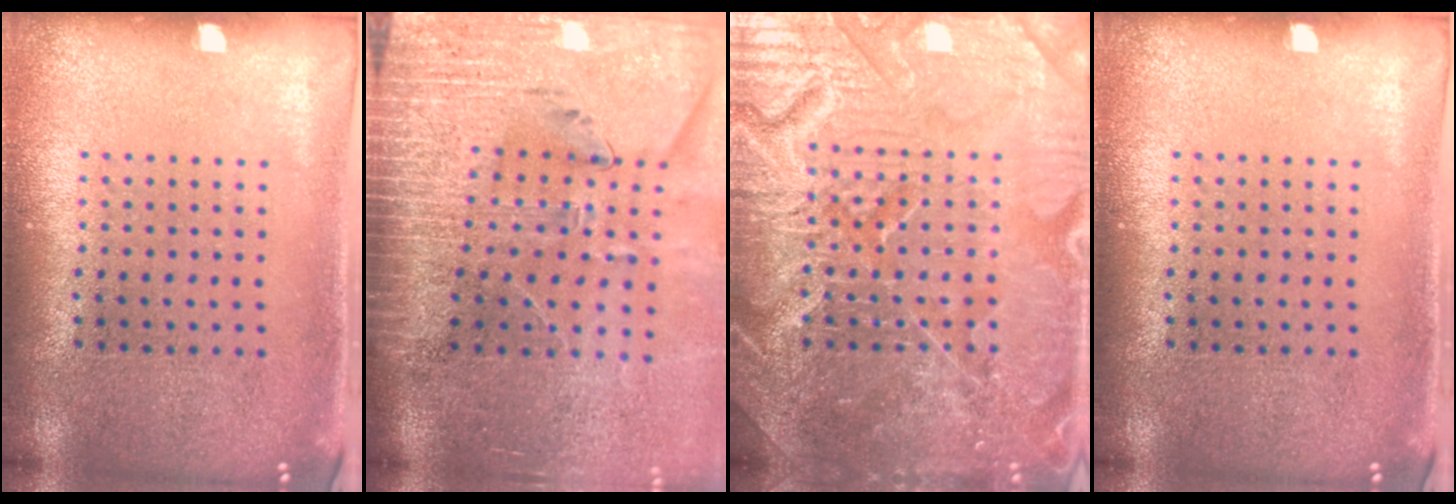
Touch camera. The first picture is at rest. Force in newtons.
{"total": 3.7, "press": 3.2, "slide": 1.9}
{"total": 7.7, "press": 7.6, "slide": 0.9}
{"total": 0.0}